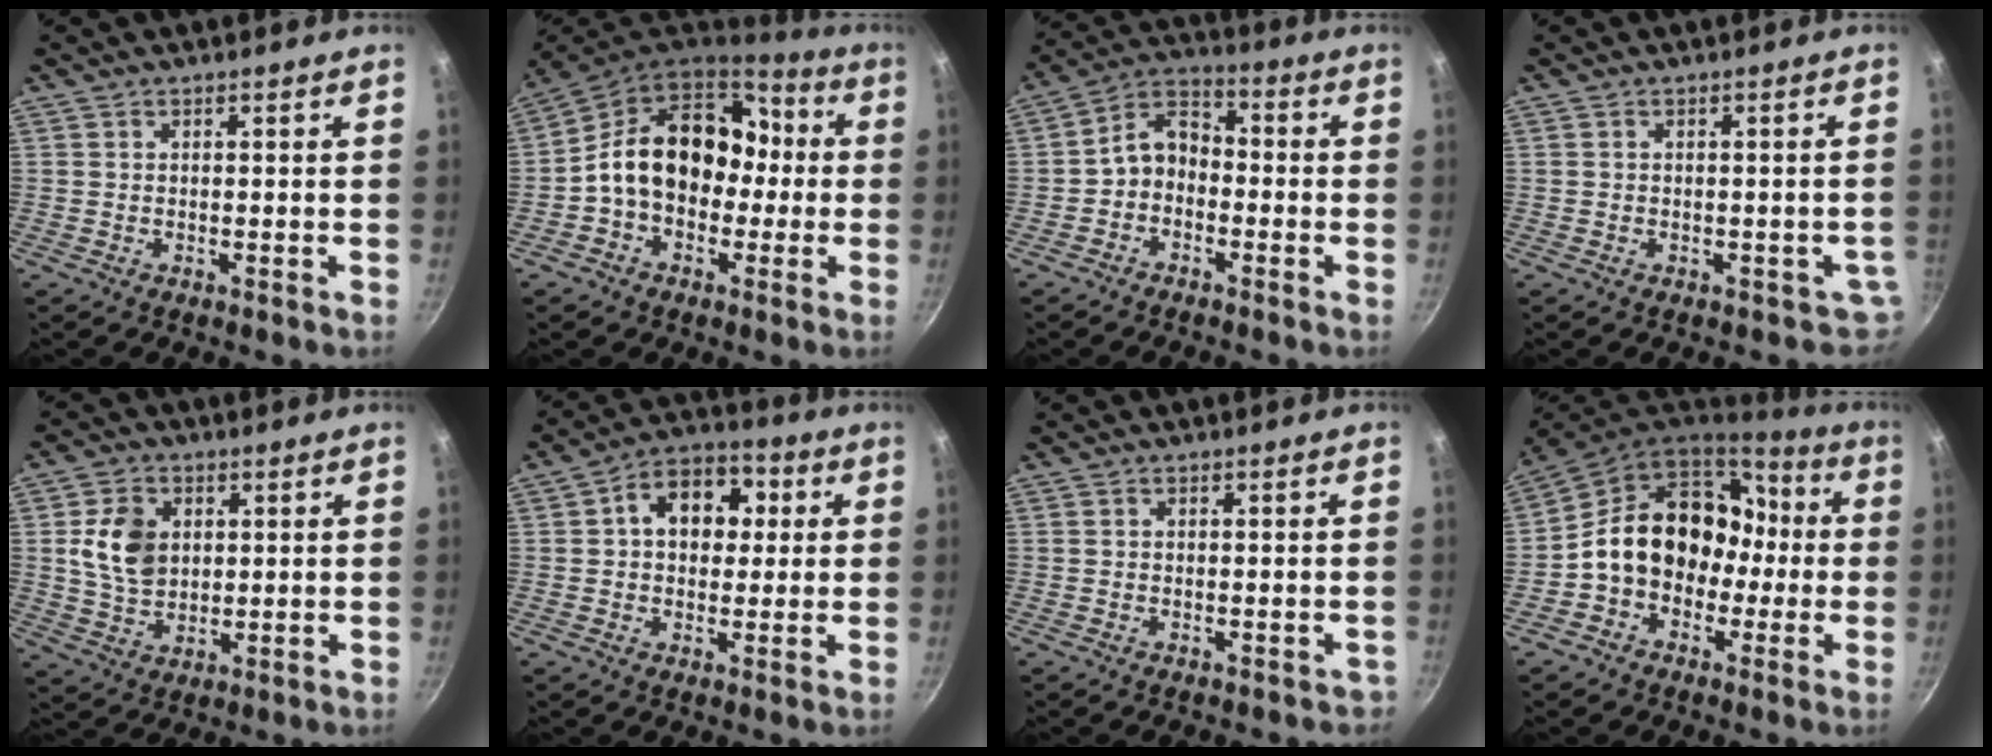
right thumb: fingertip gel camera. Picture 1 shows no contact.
{"total": 17.5, "force": [-0.2, 13.2, 11.4], "torque": [-0.139, 0.053, -0.019]}
{"total": 7.3, "force": [-2.0, 5.4, 4.5], "torque": [-0.060, 0.043, -0.053]}
{"total": 2.2, "force": [-0.8, 1.9, 0.8], "torque": [0.009, 0.019, 0.002]}
{"total": 9.4, "force": [1.9, 7.0, 5.9], "torque": [-0.088, -0.007, 0.037]}
{"total": 11.6, "force": [2.1, 8.4, 7.7], "torque": [-0.071, 0.020, 0.017]}
{"total": 1.3, "force": [-0.7, 1.0, 0.4], "torque": [0.011, 0.020, 0.003]}
{"total": 18.0, "force": [-1.3, 14.5, 10.6], "torque": [-0.122, 0.068, -0.027]}